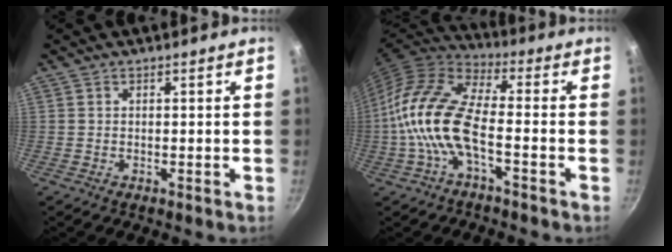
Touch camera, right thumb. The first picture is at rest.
{"total": 14.3, "force": [-3.5, 6.1, 12.5], "torque": [-0.250, 0.036, -0.085]}